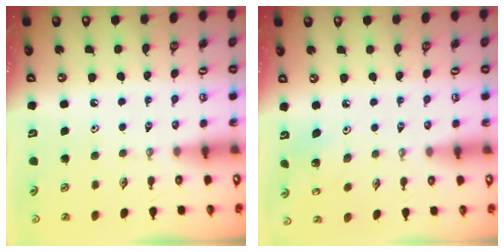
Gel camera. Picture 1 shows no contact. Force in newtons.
{"total": 5.7, "press": 5.7, "slide": 0.4}